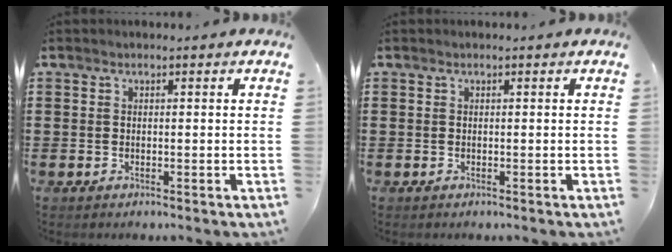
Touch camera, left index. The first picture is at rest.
{"total": 0.0}